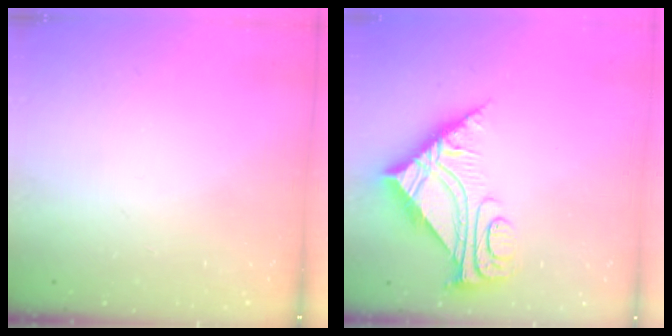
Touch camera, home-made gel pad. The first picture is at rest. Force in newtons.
{"total": 7.9, "press": 7.9, "slide": 0.8}